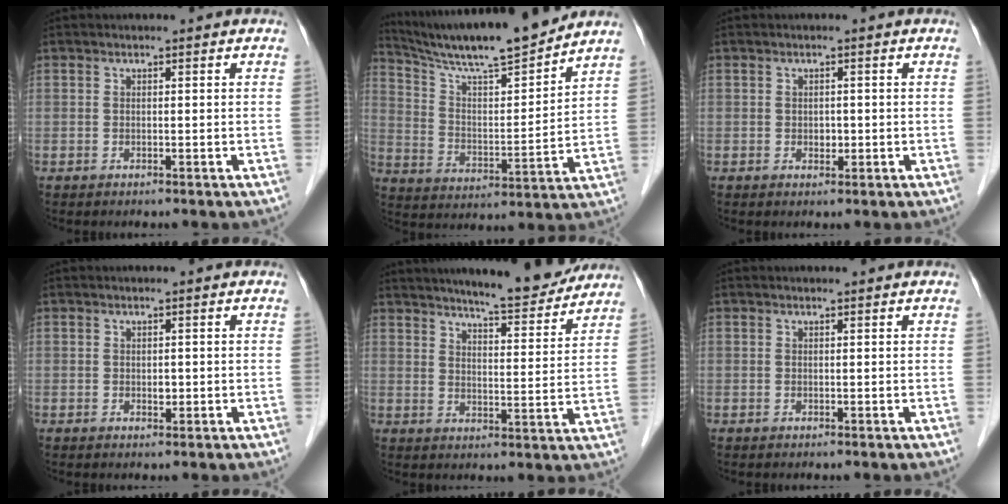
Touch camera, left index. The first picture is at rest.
{"total": 16.5, "force": [15.0, 0.1, 6.9], "torque": [-0.127, 0.000, 0.253]}
{"total": 1.2, "force": [-0.1, 0.9, 0.8], "torque": [-0.013, 0.001, 0.000]}
{"total": 0.9, "force": [0.0, 0.7, 0.7], "torque": [-0.010, 0.000, 0.000]}
{"total": 12.8, "force": [11.6, 1.1, 5.2], "torque": [-0.073, -0.006, 0.155]}
{"total": 0.7, "force": [0.7, 0.0, 0.2], "torque": [-0.008, 0.006, 0.010]}